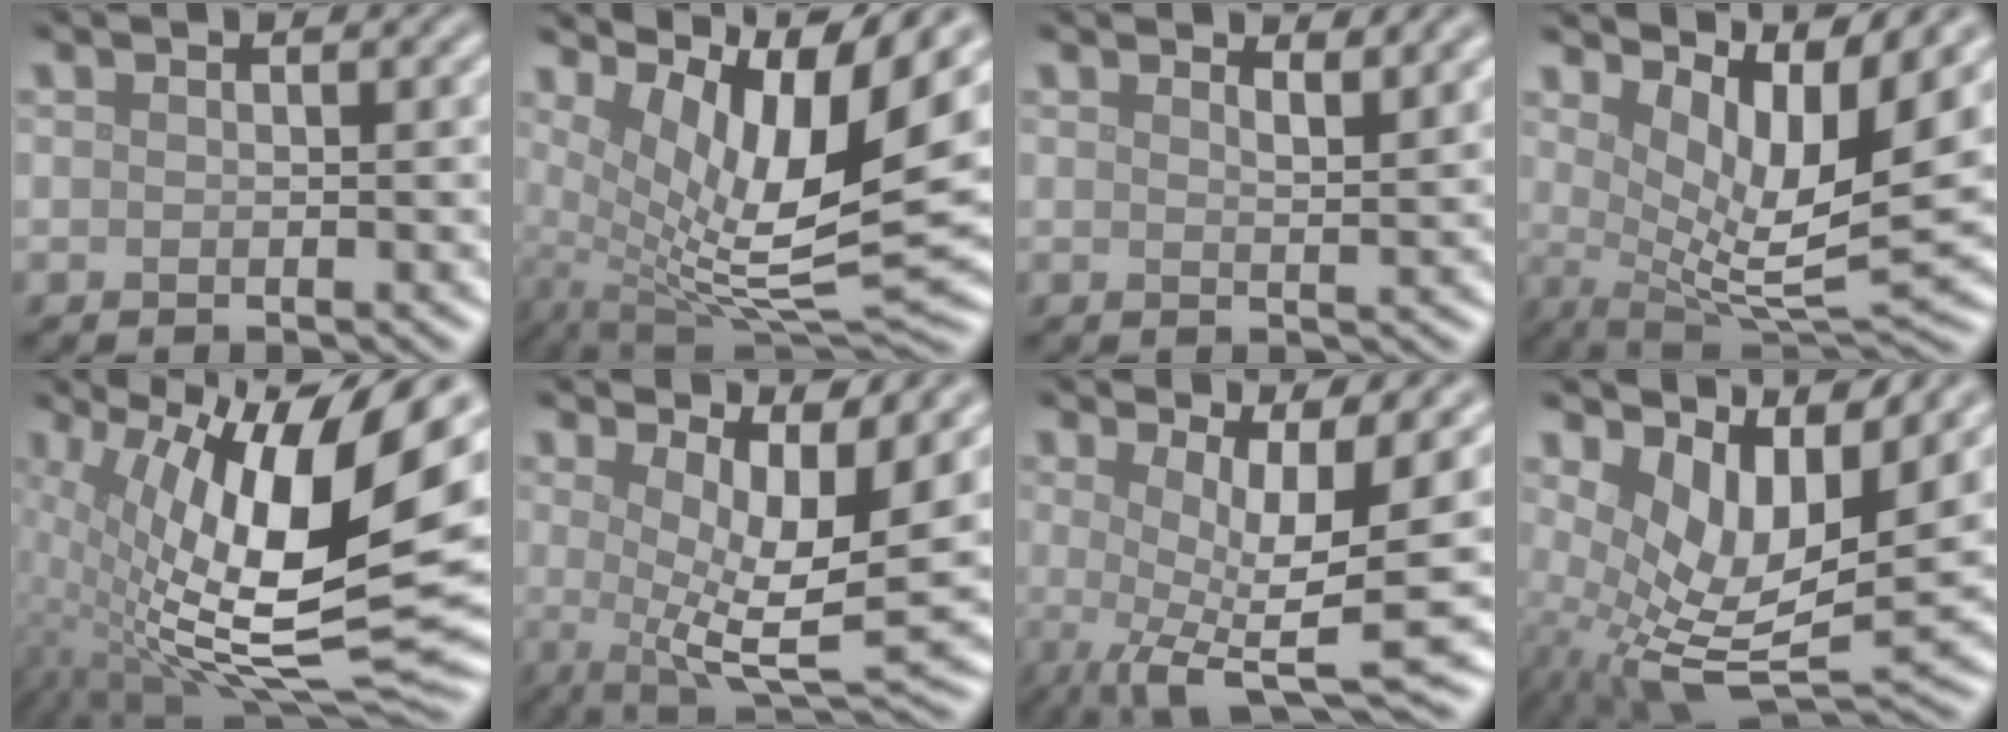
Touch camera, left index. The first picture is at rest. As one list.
[{"total": 11.5, "force": [5.0, 3.1, 9.9], "torque": [-0.189, -0.002, 0.096]}, {"total": 2.3, "force": [2.0, 0.5, 1.0], "torque": [-0.007, 0.000, 0.027]}, {"total": 8.7, "force": [3.9, 2.3, 7.4], "torque": [-0.123, -0.006, 0.073]}, {"total": 16.7, "force": [3.9, 6.1, 15.0], "torque": [-0.274, -0.001, 0.077]}, {"total": 9.0, "force": [2.6, 2.7, 8.1], "torque": [-0.125, -0.006, 0.046]}, {"total": 8.1, "force": [0.0, 2.2, 7.8], "torque": [-0.121, -0.010, -0.002]}, {"total": 8.4, "force": [1.8, 4.1, 7.1], "torque": [-0.140, -0.017, 0.036]}]